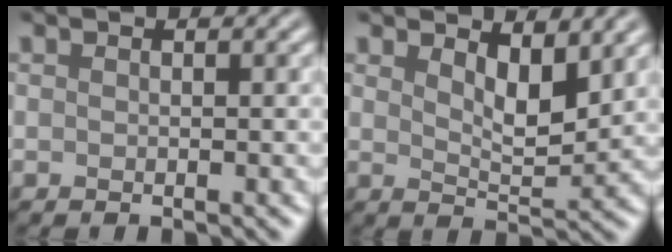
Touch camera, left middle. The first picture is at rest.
{"total": 3.7, "force": [2.2, 1.4, 2.6], "torque": [-0.048, -0.007, 0.036]}